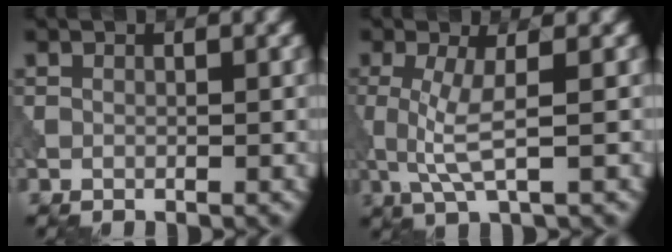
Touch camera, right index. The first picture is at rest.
{"total": 3.5, "force": [0.0, 0.6, 3.4], "torque": [-0.083, -0.005, 0.000]}